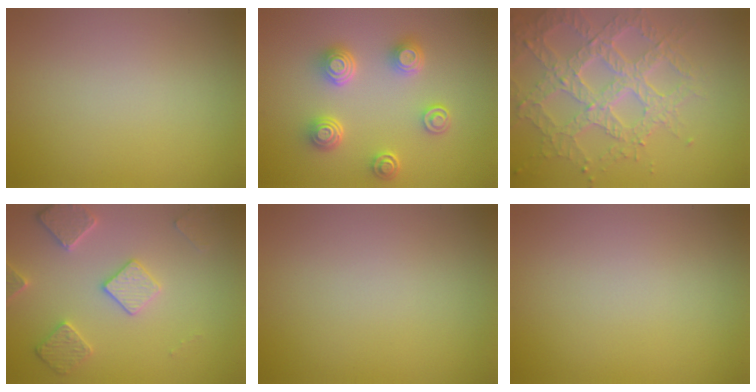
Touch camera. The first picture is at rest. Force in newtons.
{"total": 4.3, "press": 3.4, "slide": 2.6}
{"total": 7.1, "press": 5.2, "slide": 4.8}
{"total": 4.0, "press": 3.5, "slide": 1.9}
{"total": 0.0}
{"total": 0.0}